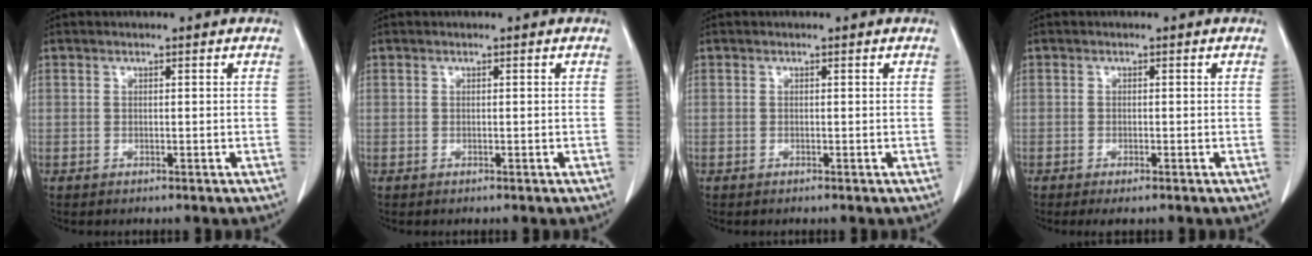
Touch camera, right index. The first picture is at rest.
{"total": 0.0}
{"total": 0.0}
{"total": 1.6, "force": [-1.1, 0.2, 1.2], "torque": [-0.021, -0.005, -0.015]}